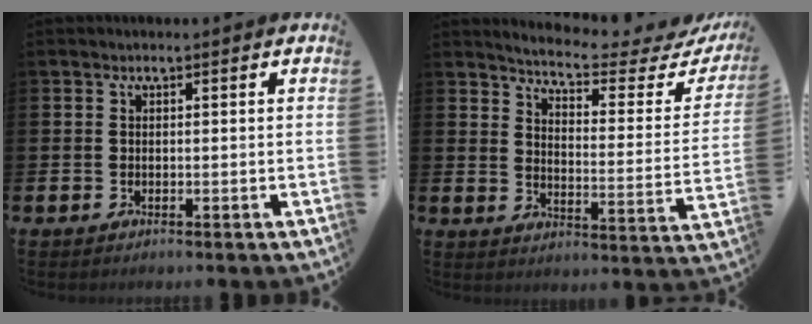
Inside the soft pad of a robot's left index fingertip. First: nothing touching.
{"total": 5.0, "force": [4.6, 0.3, 2.0], "torque": [-0.053, -0.039, 0.068]}